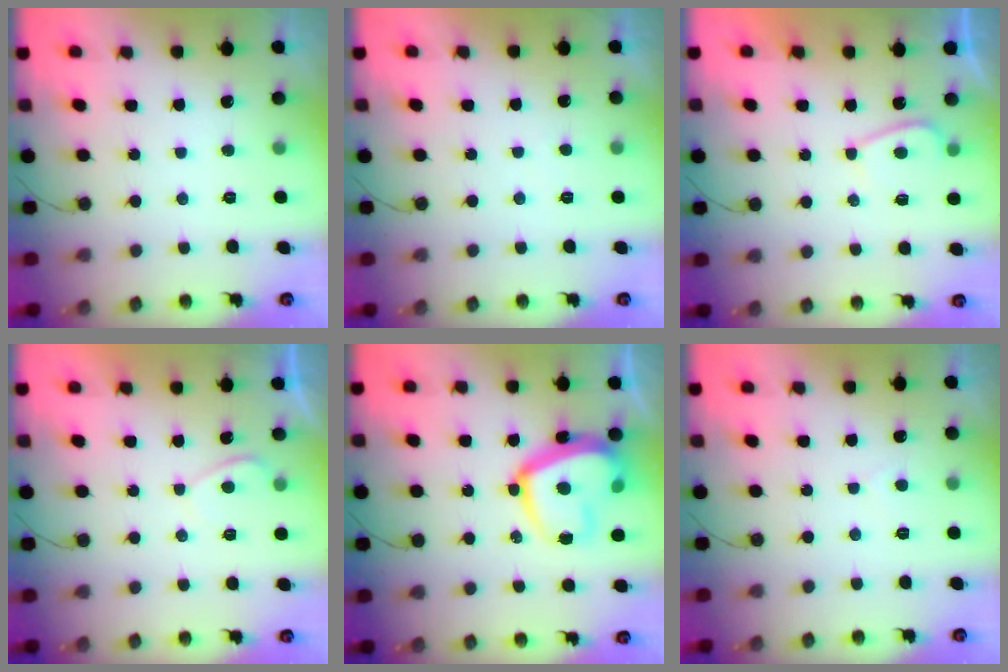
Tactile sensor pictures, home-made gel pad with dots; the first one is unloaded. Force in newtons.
{"total": 0.8, "press": 0.6, "slide": 0.4}
{"total": 3.5, "press": 3.3, "slide": 0.9}
{"total": 1.0, "press": 0.8, "slide": 0.6}
{"total": 17.8, "press": 17.7, "slide": 1.9}
{"total": 1.0, "press": 1.0, "slide": 0.2}